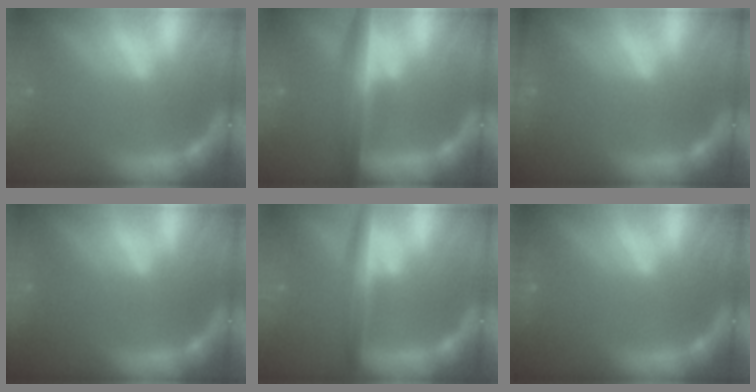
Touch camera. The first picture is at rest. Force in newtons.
{"total": 6.0}
{"total": 3.9}
{"total": 8.0}
{"total": 4.5}
{"total": 0.9}